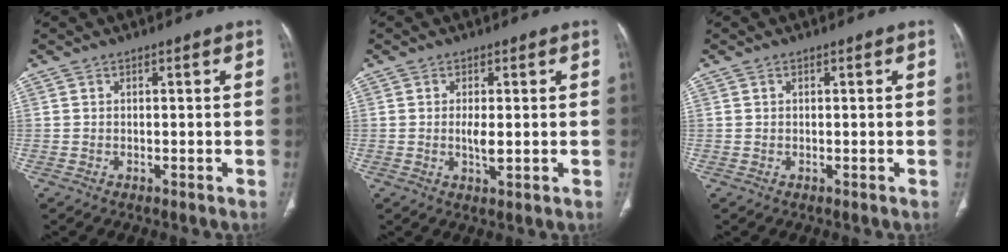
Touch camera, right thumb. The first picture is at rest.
{"total": 2.8, "force": [-0.1, 0.8, 2.7], "torque": [-0.059, -0.008, 0.000]}
{"total": 0.0}